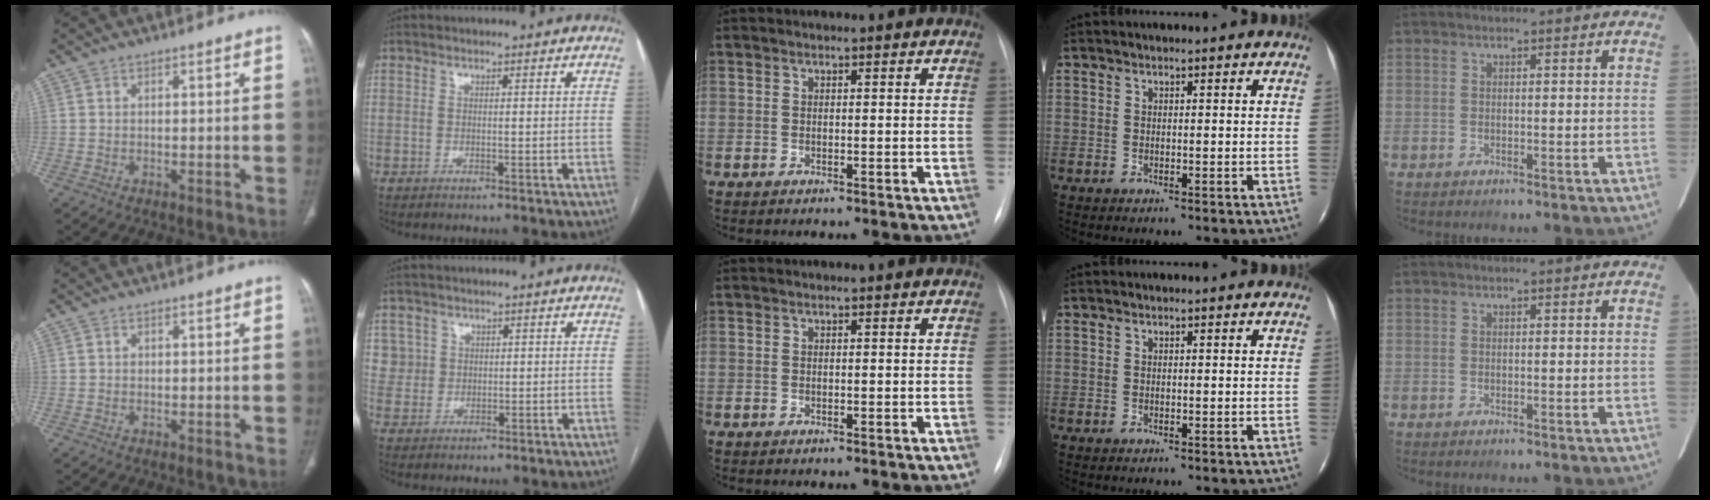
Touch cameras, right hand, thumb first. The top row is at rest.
{"thumb": {"total": 0.5, "force": [0.1, 0.4, 0.2], "torque": [-0.002, 0.001, 0.004]}, "index": {"total": 3.4, "force": [1.1, 3.2, -0.4], "torque": [0.028, 0.008, 0.018]}}